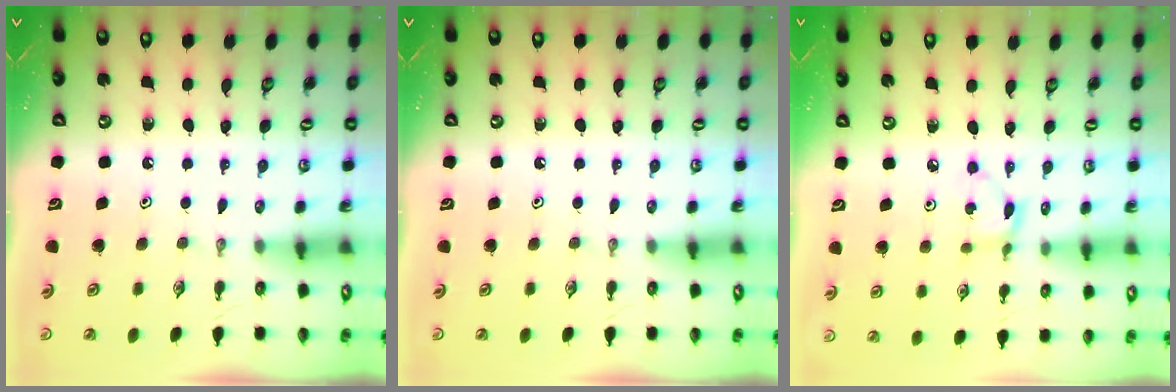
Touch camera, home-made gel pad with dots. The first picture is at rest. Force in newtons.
{"total": 0.0}
{"total": 2.9, "press": 2.9, "slide": 0.4}